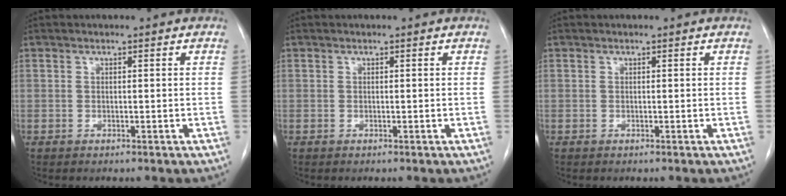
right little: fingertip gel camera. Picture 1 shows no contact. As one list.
[{"total": 0.0}, {"total": 0.0}]